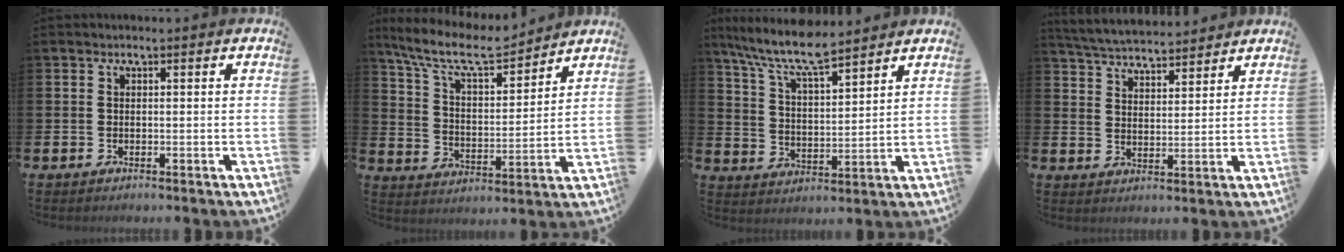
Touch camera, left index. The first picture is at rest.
{"total": 9.7, "force": [8.7, 2.2, 3.7], "torque": [-0.113, -0.047, 0.156]}
{"total": 8.9, "force": [8.0, 1.3, 3.9], "torque": [-0.107, -0.038, 0.144]}
{"total": 5.2, "force": [5.2, 0.7, 0.5], "torque": [-0.035, -0.030, 0.093]}